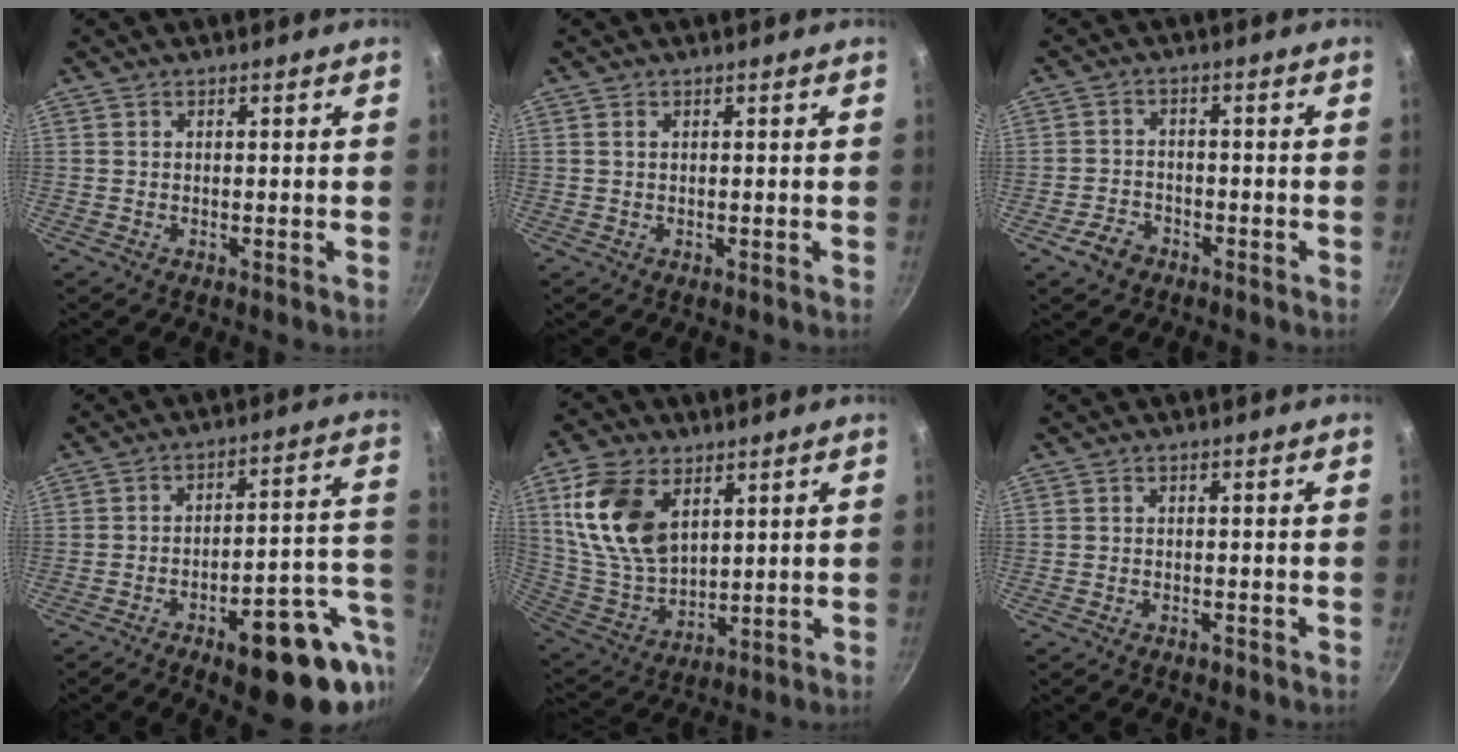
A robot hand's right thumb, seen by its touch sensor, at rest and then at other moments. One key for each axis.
{"total": 0.7, "fx": 0.2, "fy": 0.4, "fz": 0.5, "tx": -0.009, "ty": 0.001, "tz": 0.004}
{"total": 4.6, "fx": -2.9, "fy": 3.2, "fz": 1.9, "tx": -0.027, "ty": 0.030, "tz": -0.049}
{"total": 19.1, "fx": -7.1, "fy": 7.0, "fz": 16.3, "tx": -0.177, "ty": 0.037, "tz": -0.095}
{"total": 16.7, "fx": 6.1, "fy": 10.3, "fz": 11.5, "tx": -0.203, "ty": -0.023, "tz": 0.132}
{"total": 1.2, "fx": -0.9, "fy": 0.6, "fz": 0.5, "tx": -0.013, "ty": 0.008, "tz": -0.013}